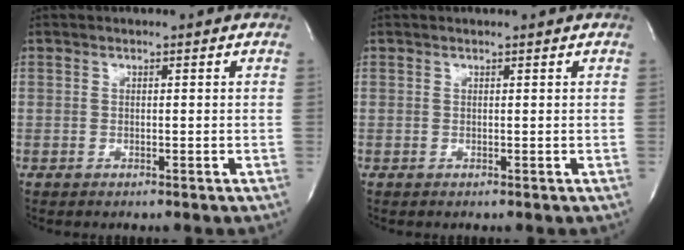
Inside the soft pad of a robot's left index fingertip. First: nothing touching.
{"total": 1.3, "force": [1.2, -0.2, 0.2], "torque": [-0.007, 0.002, 0.016]}